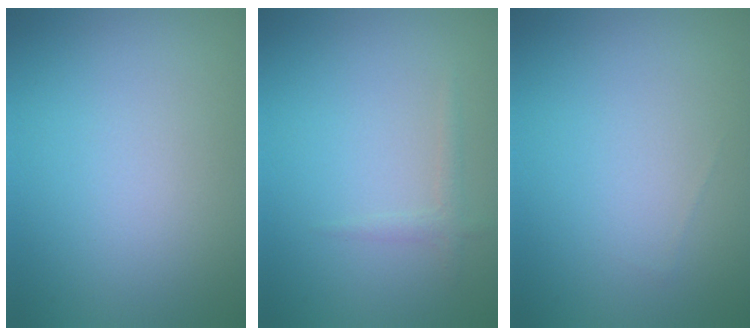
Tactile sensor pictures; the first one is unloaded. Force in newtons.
{"total": 0.9, "press": 0.9, "slide": 0.0}
{"total": 0.0}